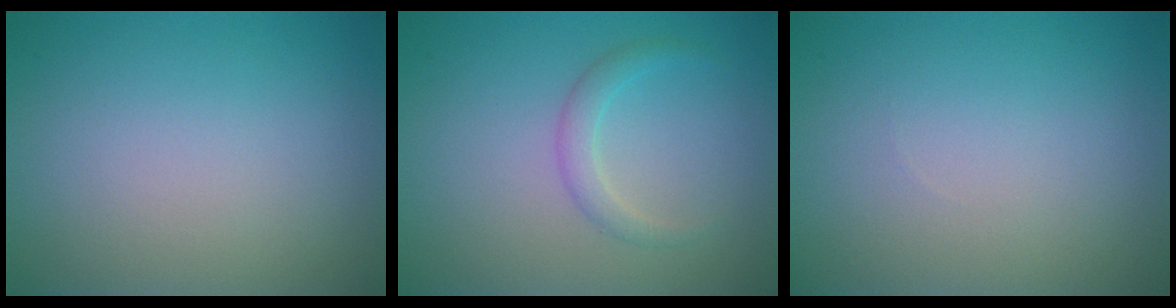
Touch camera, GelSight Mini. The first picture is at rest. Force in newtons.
{"total": 1.6, "press": 1.6, "slide": 0.0}
{"total": 0.0}